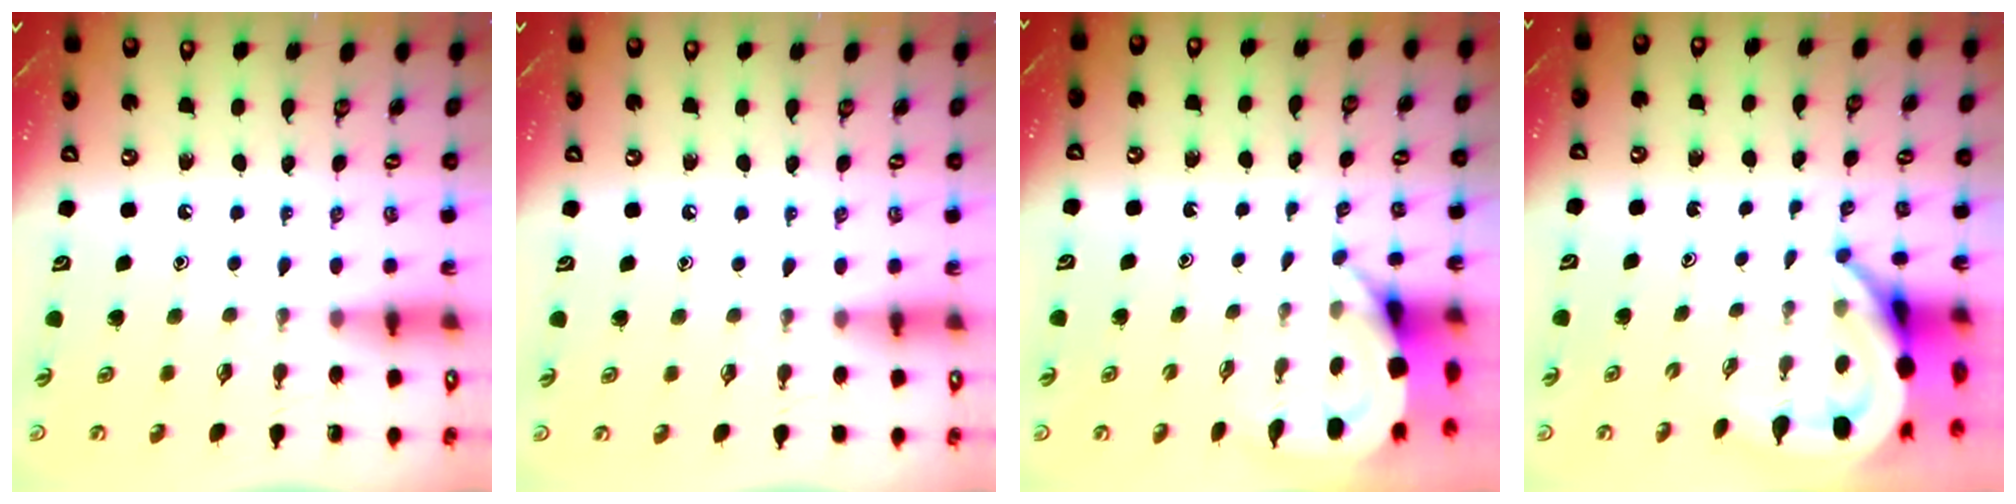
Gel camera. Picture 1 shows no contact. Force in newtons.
{"total": 2.9, "press": 2.8, "slide": 0.4}
{"total": 3.5, "press": 3.5, "slide": 0.2}
{"total": 7.5, "press": 7.5, "slide": 0.7}